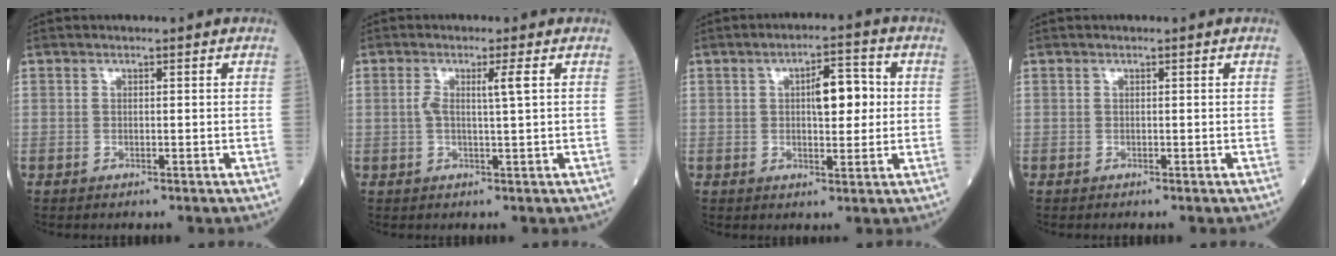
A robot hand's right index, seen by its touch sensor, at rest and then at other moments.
{"total": 3.1, "force": [0.7, -0.4, 3.0], "torque": [-0.061, 0.002, 0.010]}
{"total": 6.4, "force": [1.0, 2.3, 5.9], "torque": [-0.086, 0.012, 0.014]}
{"total": 0.0}